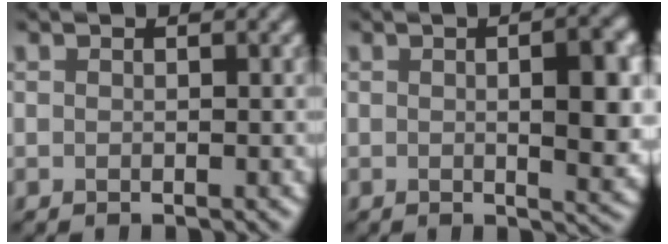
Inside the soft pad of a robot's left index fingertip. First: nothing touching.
{"total": 6.3, "force": [0.4, 1.9, 6.0], "torque": [-0.074, -0.002, 0.009]}